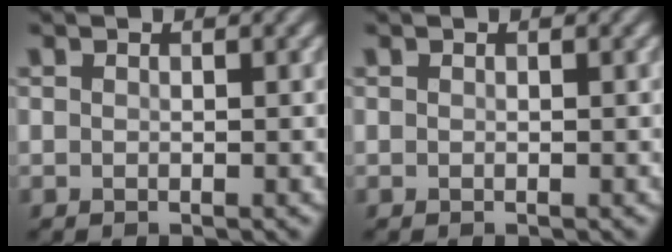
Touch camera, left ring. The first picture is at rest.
{"total": 0.0}